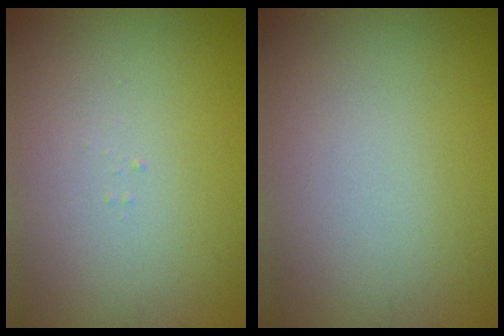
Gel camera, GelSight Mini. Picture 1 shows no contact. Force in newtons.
{"total": 0.0}